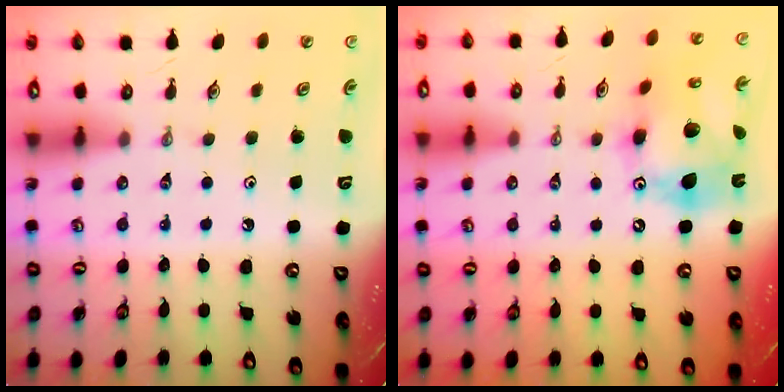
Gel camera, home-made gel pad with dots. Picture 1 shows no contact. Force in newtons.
{"total": 15.4, "press": 15.4, "slide": 1.4}